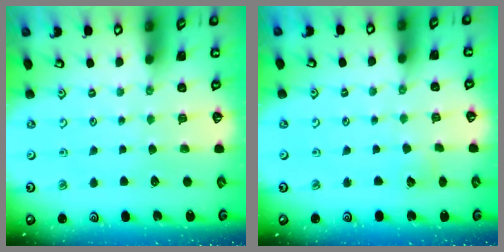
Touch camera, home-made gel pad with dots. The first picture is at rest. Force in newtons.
{"total": 2.8, "press": 2.8, "slide": 0.2}